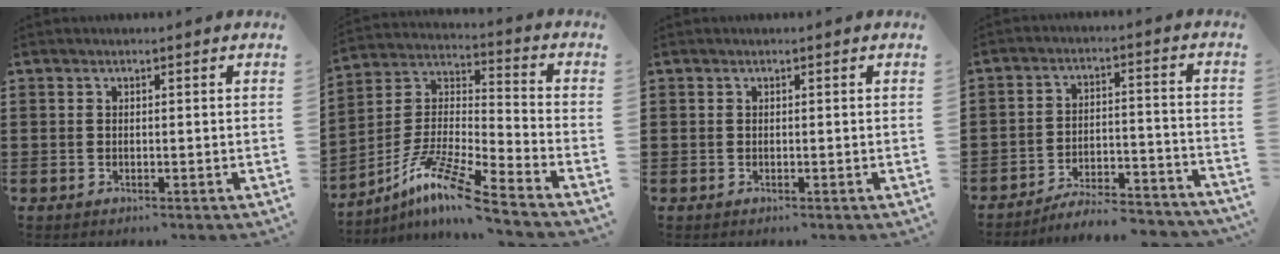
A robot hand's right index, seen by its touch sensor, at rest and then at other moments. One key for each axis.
{"total": 10.7, "fx": -8.5, "fy": -0.1, "fz": 6.4, "tx": -0.135, "ty": -0.005, "tz": -0.175}
{"total": 0.0}
{"total": 6.2, "fx": -5.9, "fy": 0.5, "fz": 1.8, "tx": -0.033, "ty": 0.003, "tz": -0.116}